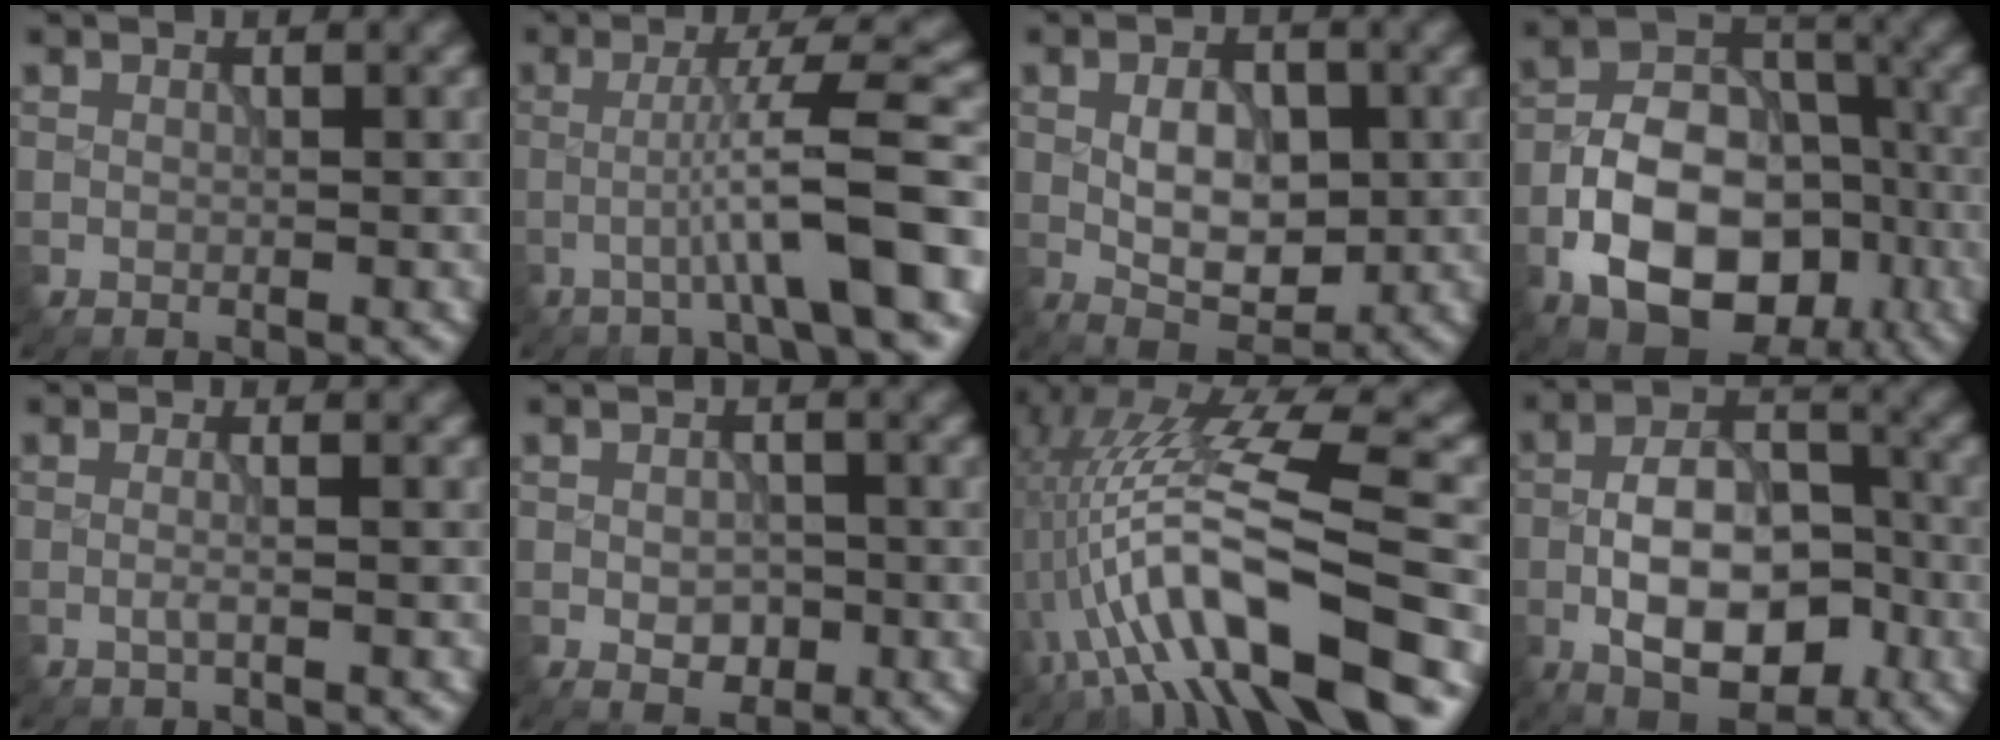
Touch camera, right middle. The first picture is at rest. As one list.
[{"total": 7.9, "force": [-2.2, 0.8, 7.6], "torque": [-0.109, 0.025, -0.042]}, {"total": 5.0, "force": [-0.2, 2.9, 4.1], "torque": [-0.063, -0.001, -0.004]}, {"total": 12.1, "force": [-4.7, 7.9, 7.9], "torque": [-0.136, -0.001, -0.090]}, {"total": 1.3, "force": [-0.2, 0.3, 1.3], "torque": [-0.019, -0.005, -0.012]}, {"total": 2.6, "force": [-0.8, 1.7, 1.7], "torque": [-0.026, -0.004, -0.013]}, {"total": 13.7, "force": [-3.6, 4.3, 12.5], "torque": [-0.227, 0.013, -0.056]}, {"total": 8.8, "force": [-2.9, 4.6, 6.9], "torque": [-0.113, 0.012, -0.057]}]